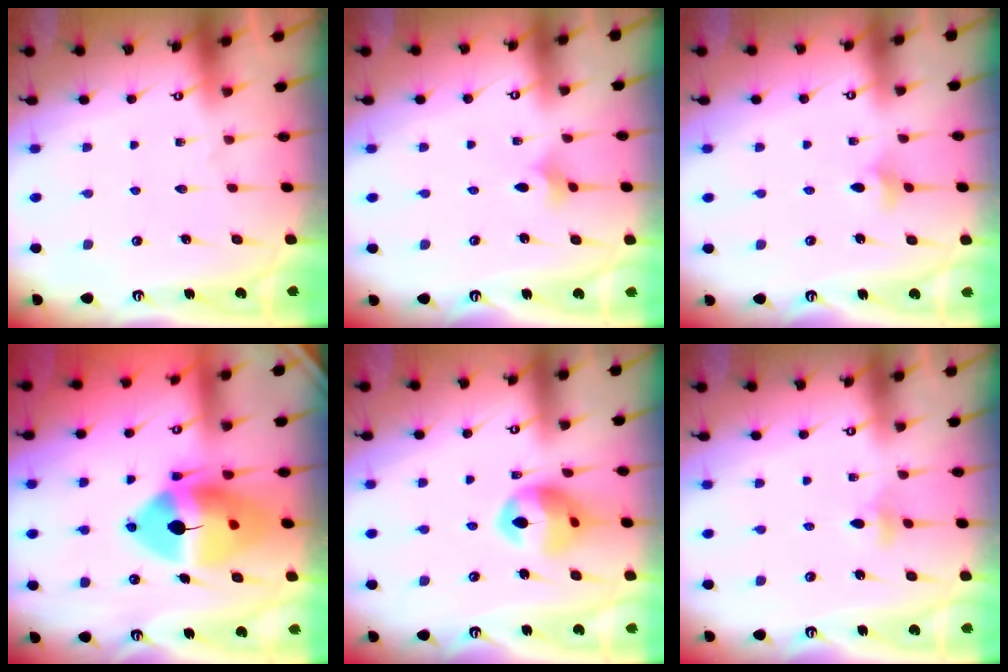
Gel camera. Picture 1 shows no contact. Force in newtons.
{"total": 1.9, "press": 1.8, "slide": 0.5}
{"total": 3.3, "press": 3.2, "slide": 0.8}
{"total": 17.5, "press": 17.3, "slide": 2.9}
{"total": 12.2, "press": 12.1, "slide": 1.4}
{"total": 4.0, "press": 3.8, "slide": 1.2}